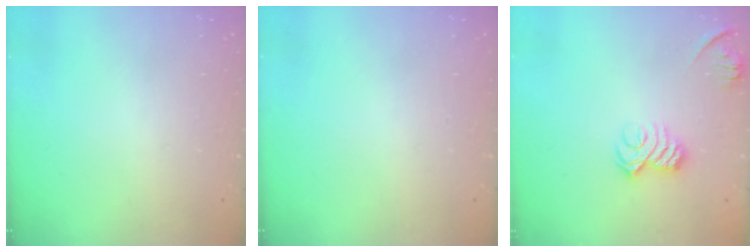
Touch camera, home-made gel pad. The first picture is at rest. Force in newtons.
{"total": 0.0}
{"total": 10.4, "press": 10.4, "slide": 0.3}